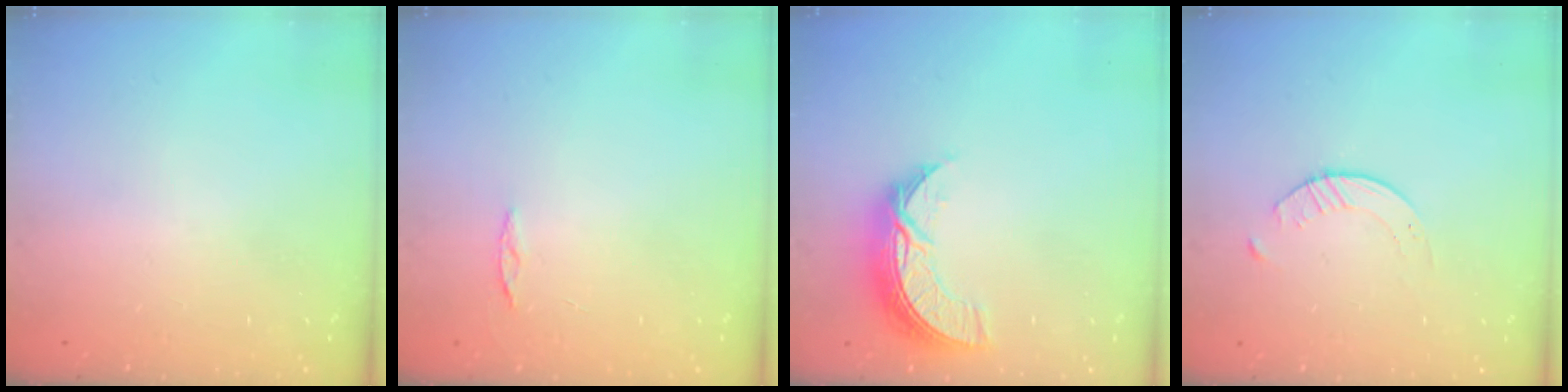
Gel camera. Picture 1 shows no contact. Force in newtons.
{"total": 3.1, "press": 3.1, "slide": 0.3}
{"total": 9.3, "press": 9.3, "slide": 0.7}
{"total": 2.1, "press": 2.0, "slide": 0.3}